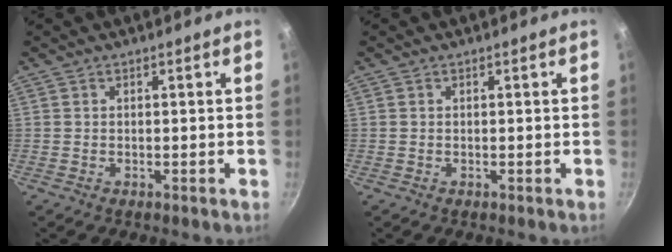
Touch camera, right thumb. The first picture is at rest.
{"total": 0.0}